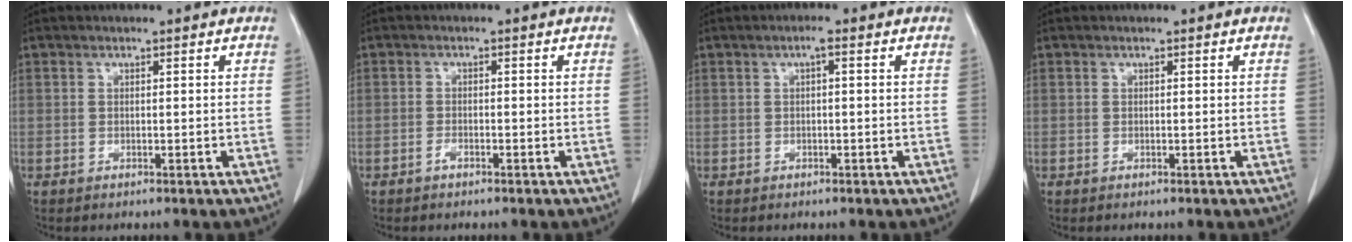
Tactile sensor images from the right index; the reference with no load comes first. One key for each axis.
{"total": 0.9, "fx": -0.7, "fy": 0.3, "fz": 0.5, "tx": -0.011, "ty": 0.001, "tz": -0.012}
{"total": 1.2, "fx": 0.3, "fy": 0.2, "fz": 1.1, "tx": -0.019, "ty": 0.004, "tz": 0.004}
{"total": 0.0}